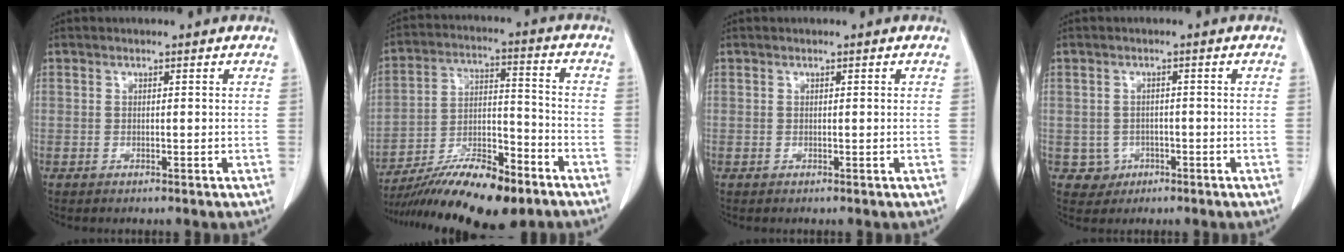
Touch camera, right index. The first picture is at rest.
{"total": 17.0, "force": [-12.4, 4.0, 10.8], "torque": [-0.183, -0.003, -0.214]}
{"total": 0.0}
{"total": 3.1, "force": [-1.0, 3.0, 0.0], "torque": [0.009, 0.012, -0.009]}